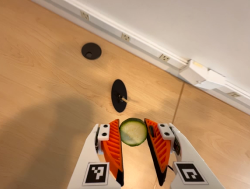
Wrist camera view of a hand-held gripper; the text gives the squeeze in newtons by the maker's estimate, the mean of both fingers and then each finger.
{"total": 10.0, "left": 9.9, "right": 10.1}